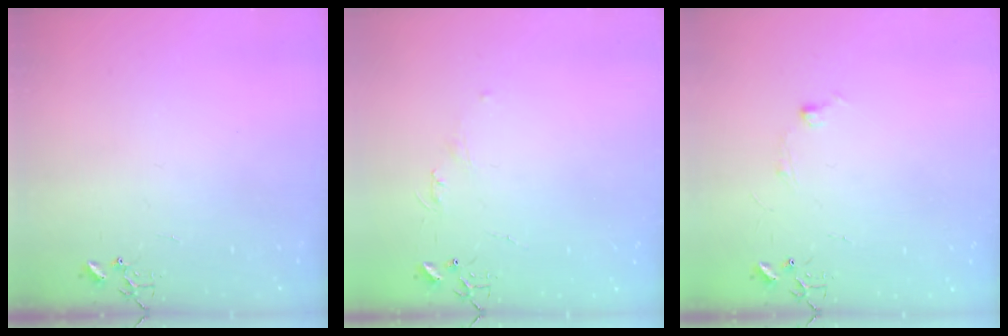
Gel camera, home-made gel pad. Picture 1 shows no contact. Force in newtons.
{"total": 4.0, "press": 3.9, "slide": 0.6}
{"total": 5.8, "press": 5.7, "slide": 0.7}